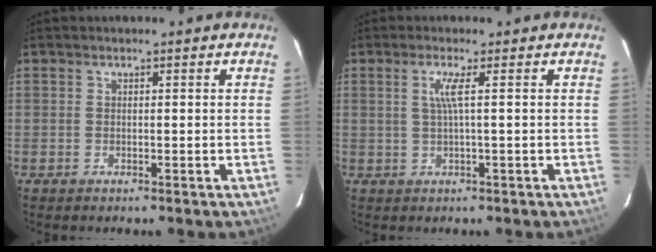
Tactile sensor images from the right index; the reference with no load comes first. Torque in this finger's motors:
{"motor_torque": [0.11, -0.02, 0.20, 0.04]}